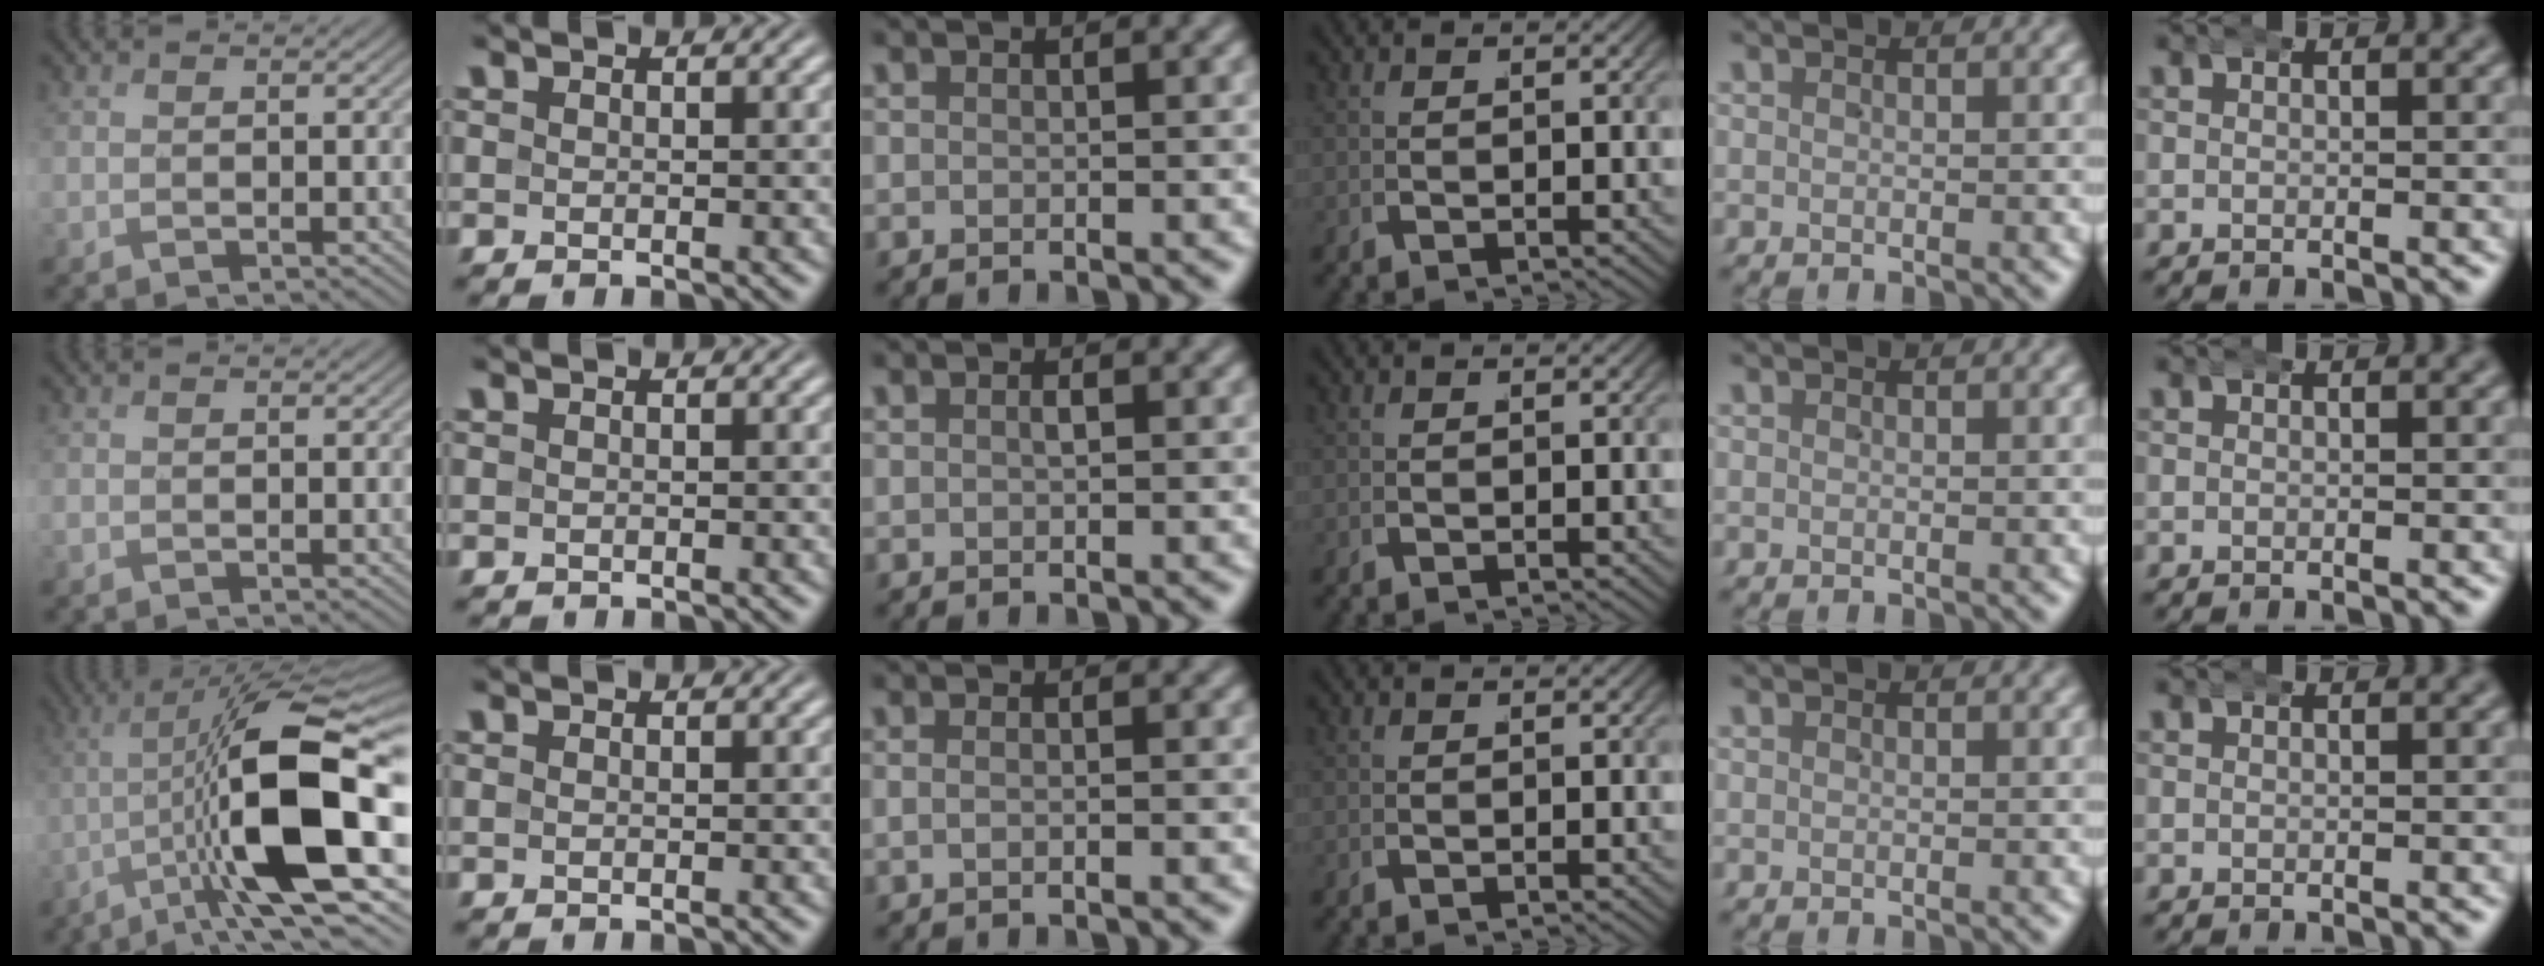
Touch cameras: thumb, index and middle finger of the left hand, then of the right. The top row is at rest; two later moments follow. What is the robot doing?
{"motion": "wrap", "object": "arm wrap"}